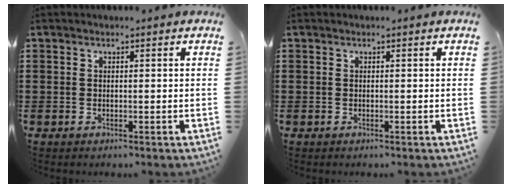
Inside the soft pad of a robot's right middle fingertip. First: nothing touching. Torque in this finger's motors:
{"motor_torque": [0.00, 0.00, 0.00, 0.00]}